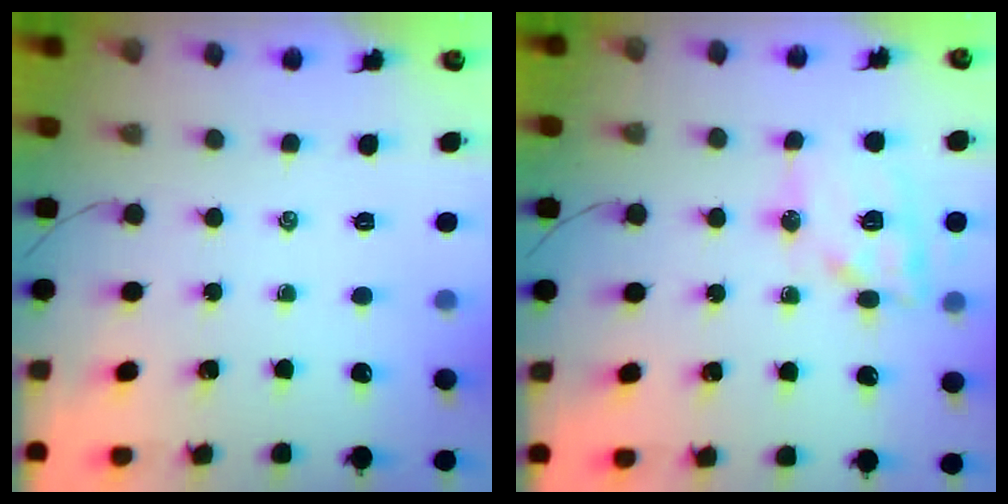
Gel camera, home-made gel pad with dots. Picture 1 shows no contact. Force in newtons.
{"total": 14.1, "press": 14.0, "slide": 1.8}